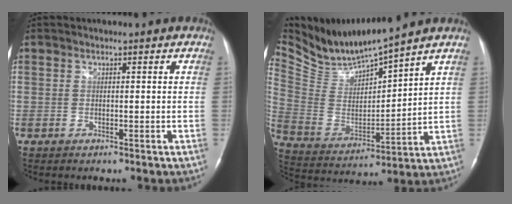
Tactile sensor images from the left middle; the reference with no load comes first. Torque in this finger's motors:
{"motor_torque": [-0.39, -0.48, -0.22, -0.03]}